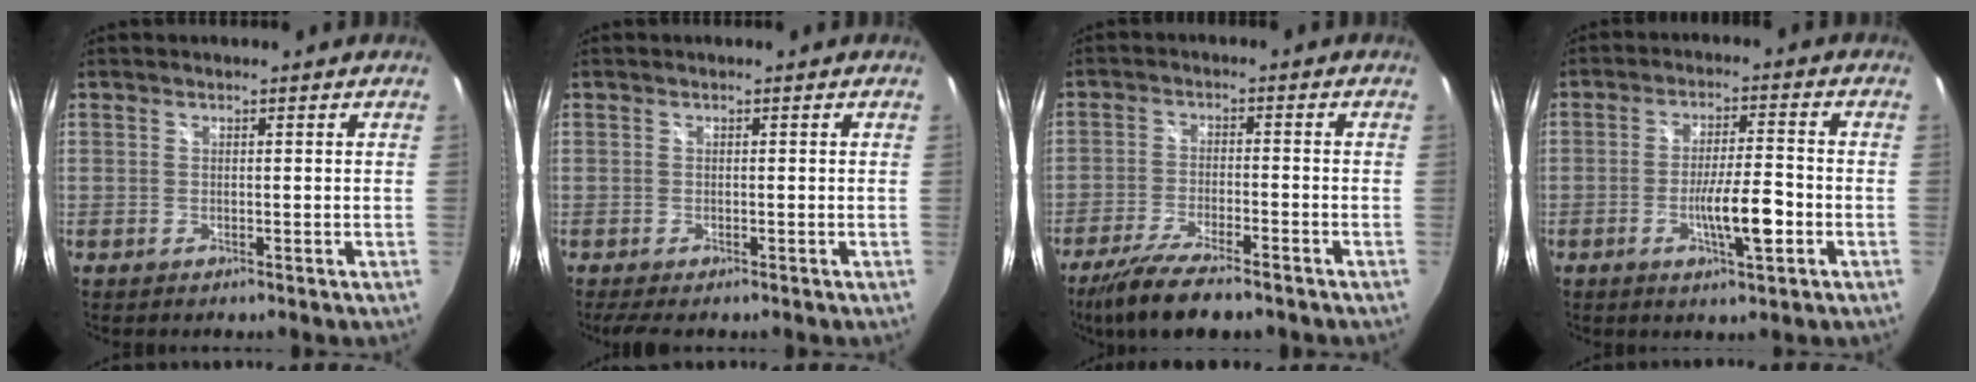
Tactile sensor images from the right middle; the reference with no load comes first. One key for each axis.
{"total": 2.6, "fx": -1.8, "fy": 0.6, "fz": 1.7, "tx": -0.032, "ty": -0.014, "tz": -0.027}
{"total": 11.8, "fx": -9.3, "fy": 2.4, "fz": 6.9, "tx": -0.155, "ty": -0.035, "tz": -0.161}
{"total": 7.9, "fx": -2.9, "fy": 1.1, "fz": 7.2, "tx": -0.133, "ty": -0.008, "tz": -0.046}